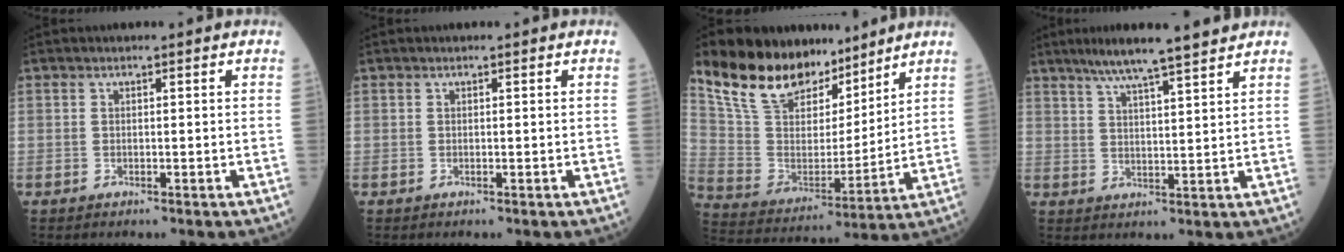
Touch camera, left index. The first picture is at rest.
{"total": 0.0}
{"total": 17.3, "force": [13.6, 7.6, 7.5], "torque": [-0.142, 0.020, 0.251]}
{"total": 9.3, "force": [7.8, -0.3, 5.1], "torque": [-0.084, 0.014, 0.118]}